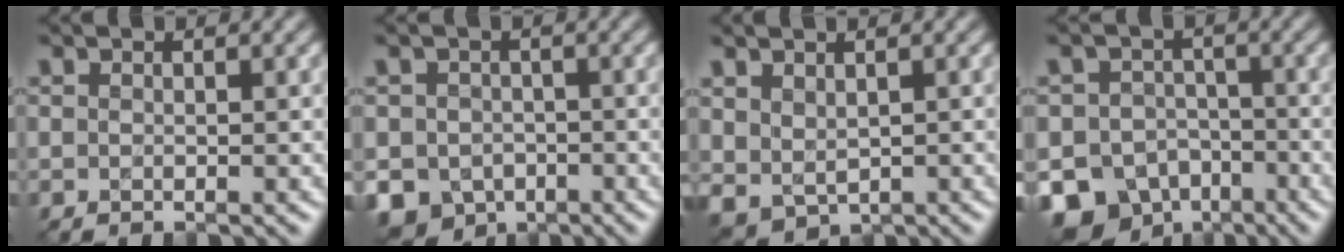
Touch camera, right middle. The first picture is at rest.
{"total": 6.3, "force": [-2.8, 5.2, 2.3], "torque": [-0.028, -0.016, -0.052]}
{"total": 2.2, "force": [1.0, 1.6, 1.1], "torque": [-0.026, -0.007, 0.027]}
{"total": 9.4, "force": [-5.8, 7.0, 2.6], "torque": [-0.031, -0.017, -0.107]}